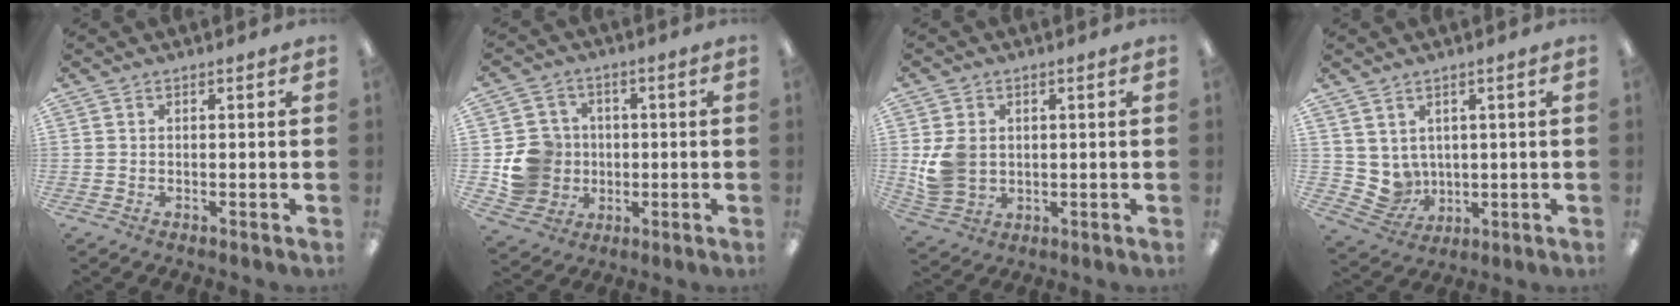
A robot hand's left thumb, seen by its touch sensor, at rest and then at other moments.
{"total": 10.3, "force": [-1.1, 9.9, 2.7], "torque": [-0.057, 0.019, -0.007]}
{"total": 7.3, "force": [0.9, 6.0, 4.1], "torque": [-0.078, 0.006, 0.020]}
{"total": 5.4, "force": [2.7, 4.6, 0.4], "torque": [-0.029, -0.022, 0.059]}